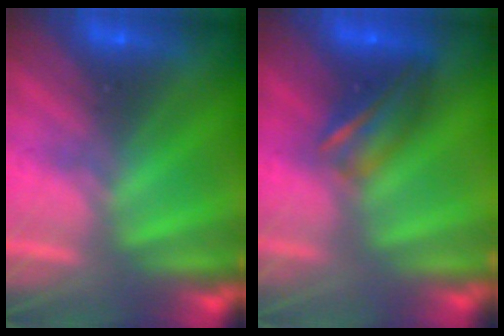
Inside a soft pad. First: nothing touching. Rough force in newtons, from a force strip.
{"total": 5.8}